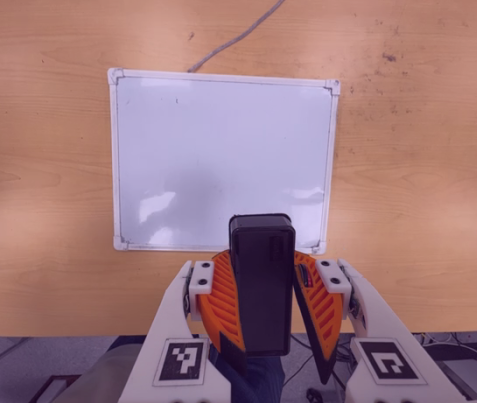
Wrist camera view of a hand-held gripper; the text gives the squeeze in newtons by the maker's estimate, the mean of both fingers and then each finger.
{"total": 10.4, "left": 10.3, "right": 10.5}